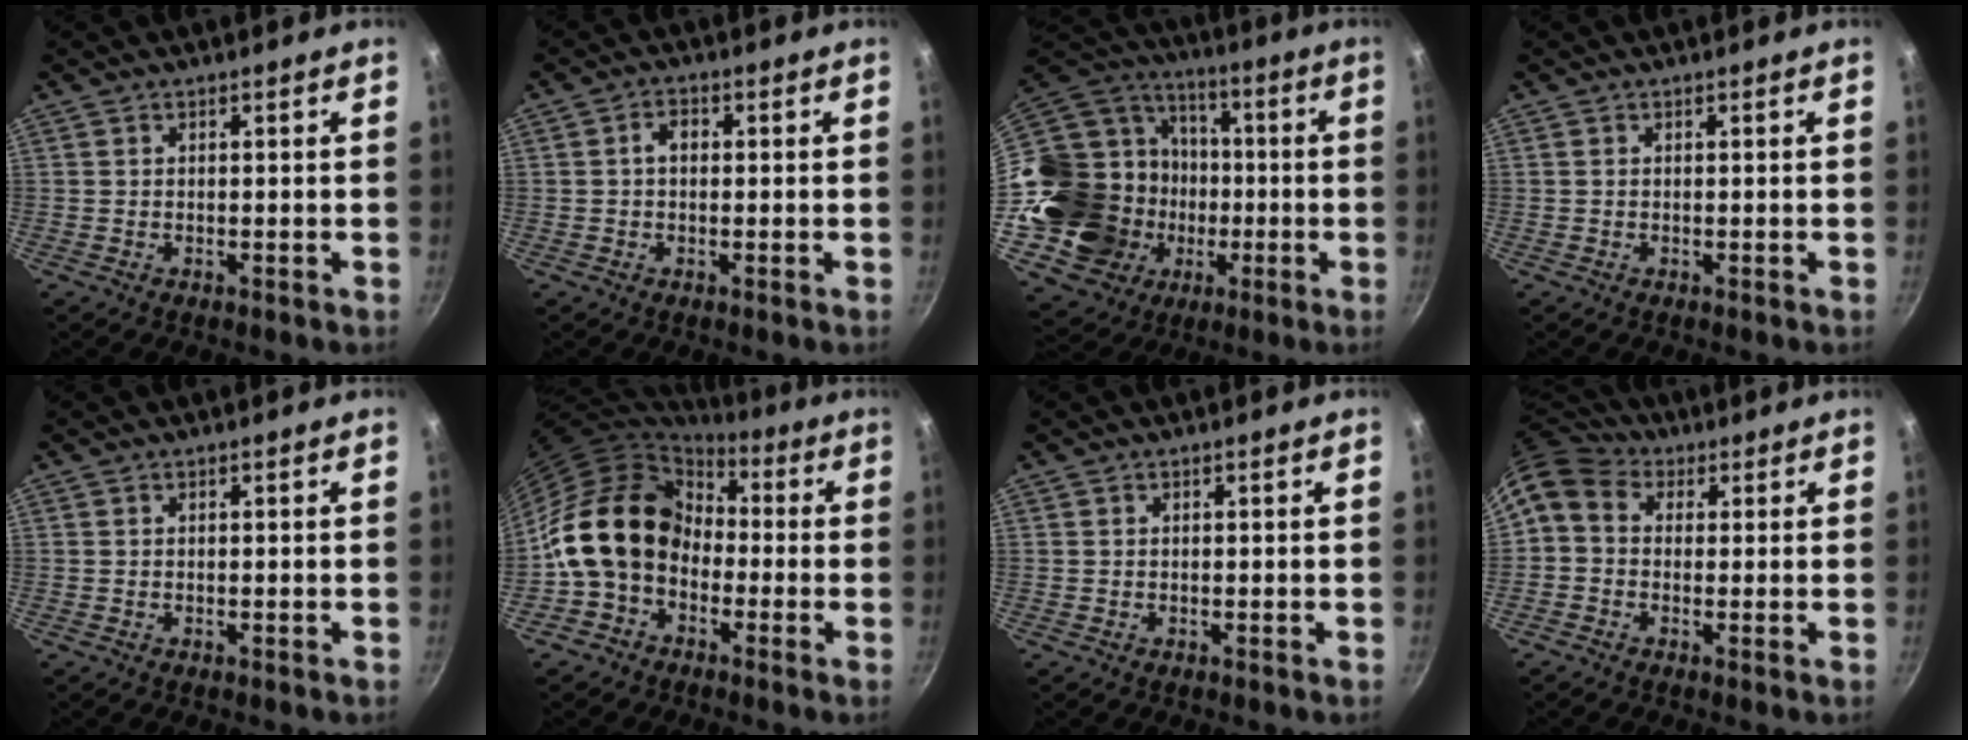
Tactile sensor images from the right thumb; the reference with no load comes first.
{"total": 2.7, "force": [0.2, 1.9, 1.9], "torque": [-0.022, 0.009, 0.000]}
{"total": 27.5, "force": [-2.3, 22.6, 15.5], "torque": [-0.284, 0.062, -0.008]}
{"total": 0.0}
{"total": 0.0}
{"total": 15.5, "force": [-1.8, 12.3, 9.3], "torque": [-0.133, 0.047, -0.048]}
{"total": 0.0}
{"total": 8.3, "force": [1.4, 6.7, 4.8], "torque": [-0.085, 0.026, 0.005]}